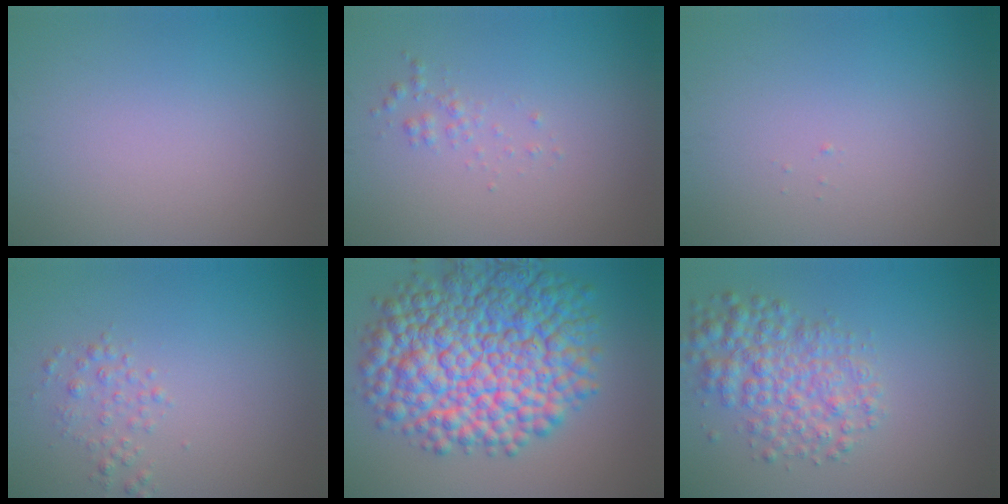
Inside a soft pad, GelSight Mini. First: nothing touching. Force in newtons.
{"total": 0.9, "press": 0.9, "slide": 0.0}
{"total": 0.0}
{"total": 1.5, "press": 1.5, "slide": 0.0}
{"total": 14.0, "press": 14.0, "slide": 0.2}
{"total": 5.0, "press": 5.0, "slide": 0.1}